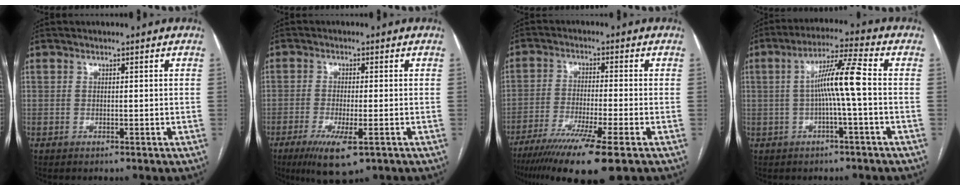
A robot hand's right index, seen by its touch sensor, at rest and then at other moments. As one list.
[{"total": 7.3, "force": [-3.8, 1.4, 6.1], "torque": [-0.107, -0.019, -0.059]}, {"total": 12.9, "force": [-8.6, -0.3, 9.6], "torque": [-0.168, -0.035, -0.140]}, {"total": 7.9, "force": [-0.3, -0.6, 7.9], "torque": [-0.139, 0.019, -0.008]}]